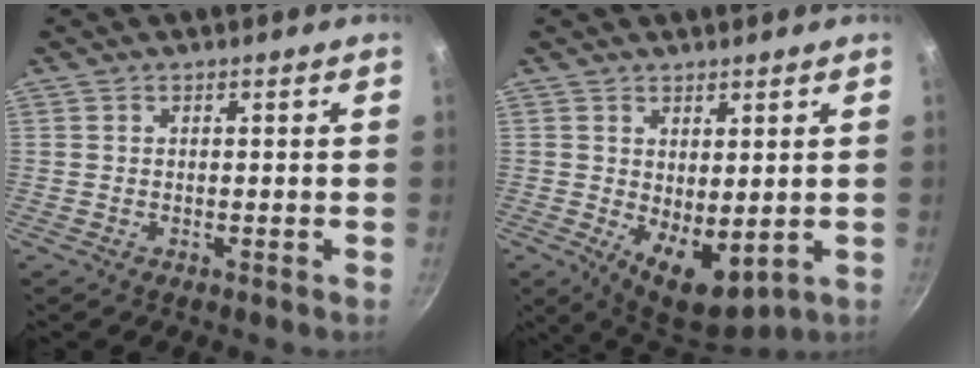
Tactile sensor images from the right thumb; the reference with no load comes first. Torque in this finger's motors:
{"motor_torque": [-0.45, 0.55, 0.68, 0.58, 0.07]}